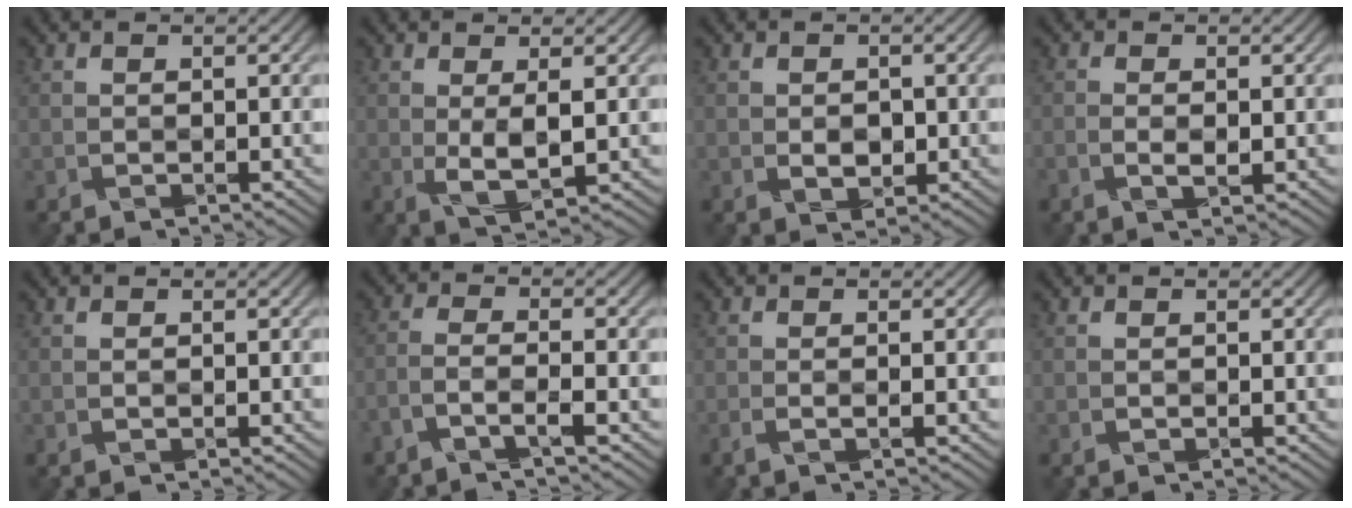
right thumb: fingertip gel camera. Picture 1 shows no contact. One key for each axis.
{"total": 3.3, "fx": 0.4, "fy": 0.9, "fz": 3.1, "tx": -0.068, "ty": -0.005, "tz": 0.014}
{"total": 1.6, "fx": -0.2, "fy": 1.3, "fz": 0.9, "tx": -0.015, "ty": -0.007, "tz": 0.004}
{"total": 1.2, "fx": -0.4, "fy": 0.4, "fz": 1.1, "tx": -0.019, "ty": -0.001, "tz": -0.008}
{"total": 0.0}
{"total": 3.2, "fx": -2.2, "fy": 0.4, "fz": 2.3, "tx": -0.037, "ty": 0.007, "tz": -0.064}
{"total": 1.2, "fx": -0.3, "fy": 0.4, "fz": 1.1, "tx": -0.017, "ty": -0.001, "tz": -0.010}
{"total": 0.0}